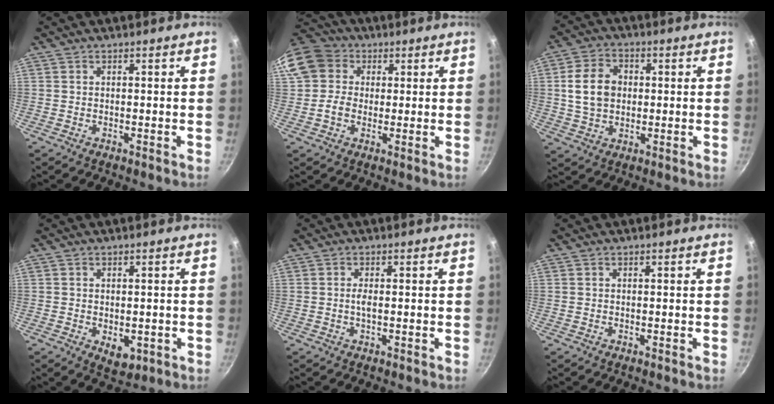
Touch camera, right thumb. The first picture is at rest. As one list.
[{"total": 12.6, "force": [2.5, 10.9, 5.8], "torque": [-0.108, 0.026, 0.035]}, {"total": 9.7, "force": [1.0, 7.4, 6.2], "torque": [-0.096, 0.011, 0.013]}, {"total": 4.4, "force": [-1.0, 2.9, 3.2], "torque": [-0.035, -0.004, -0.007]}, {"total": 1.4, "force": [-0.1, 0.4, 1.4], "torque": [-0.031, 0.001, -0.004]}, {"total": 0.0}]